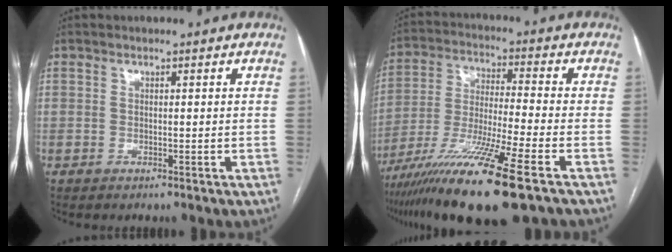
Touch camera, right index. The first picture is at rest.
{"total": 17.2, "force": [-10.6, -0.1, 13.5], "torque": [-0.258, -0.048, -0.190]}